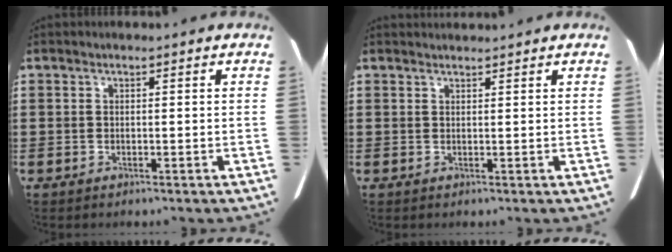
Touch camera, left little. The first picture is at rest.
{"total": 1.1, "force": [1.1, 0.0, 0.1], "torque": [0.006, -0.003, 0.018]}